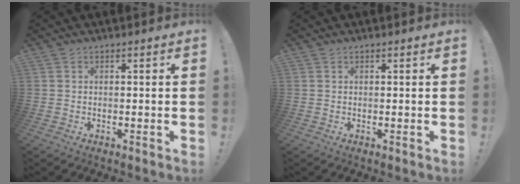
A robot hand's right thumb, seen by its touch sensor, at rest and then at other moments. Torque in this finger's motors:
{"motor_torque": [-0.12, 0.04, -0.14, 0.06, 0.02]}